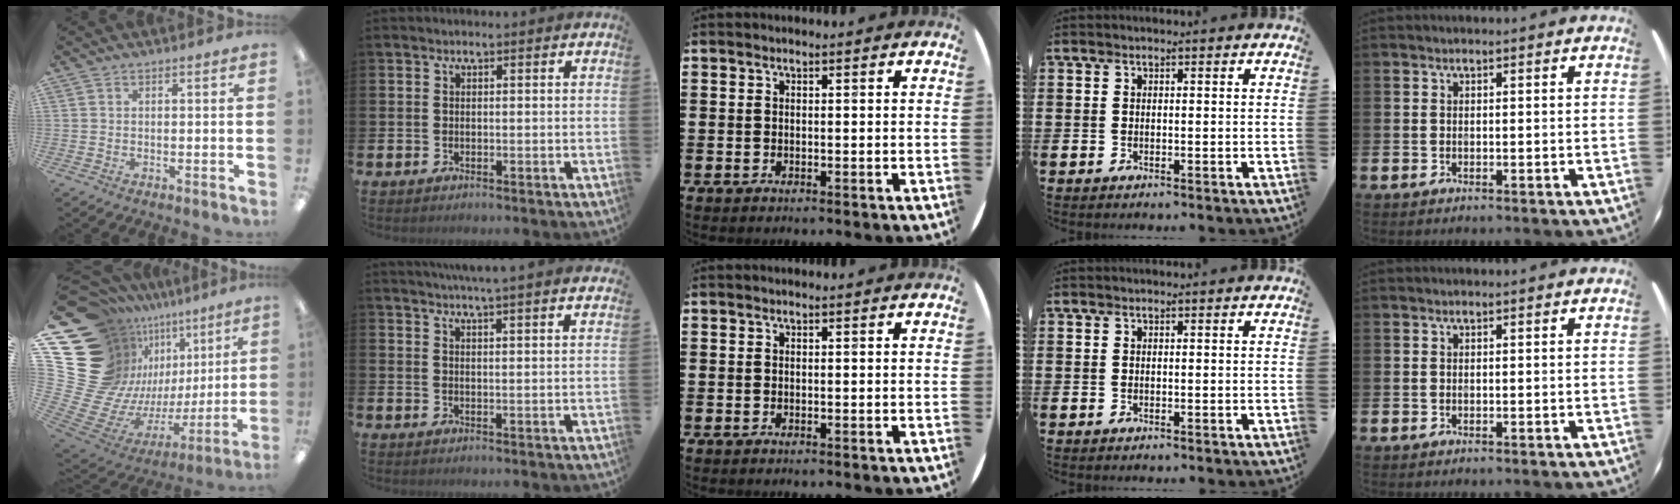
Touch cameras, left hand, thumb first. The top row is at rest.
{"thumb": {"total": 23.0, "force": [8.2, 17.1, 13.1], "torque": [-0.241, -0.135, 0.217]}, "index": {"total": 4.6, "force": [4.4, -1.1, 0.6], "torque": [-0.021, -0.022, 0.078]}}